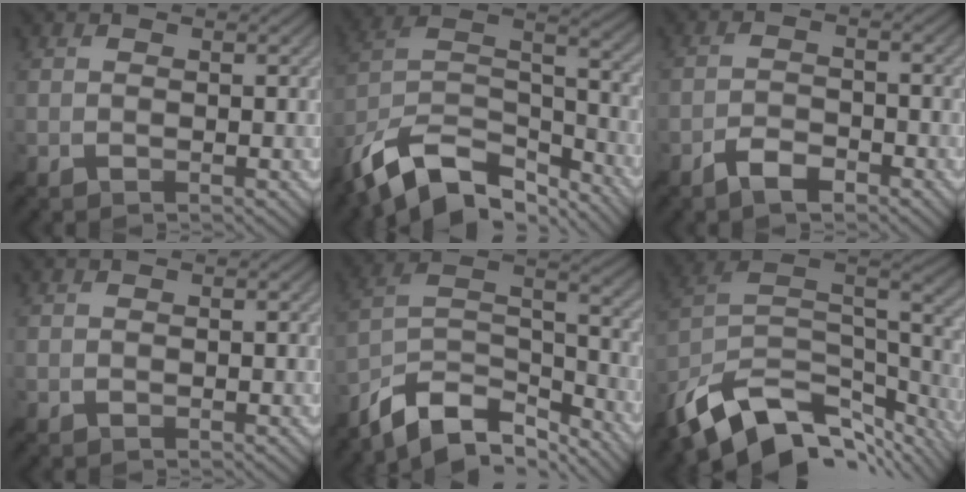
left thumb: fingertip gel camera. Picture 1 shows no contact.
{"total": 15.4, "force": [-10.9, 7.1, 8.3], "torque": [-0.213, -0.006, -0.186]}
{"total": 3.2, "force": [-2.3, 1.1, 1.9], "torque": [-0.041, 0.004, -0.051]}
{"total": 0.0}
{"total": 11.5, "force": [-9.0, 4.5, 5.7], "torque": [-0.118, 0.005, -0.166]}
{"total": 14.9, "force": [-9.4, 7.3, 9.0], "torque": [-0.218, -0.016, -0.149]}